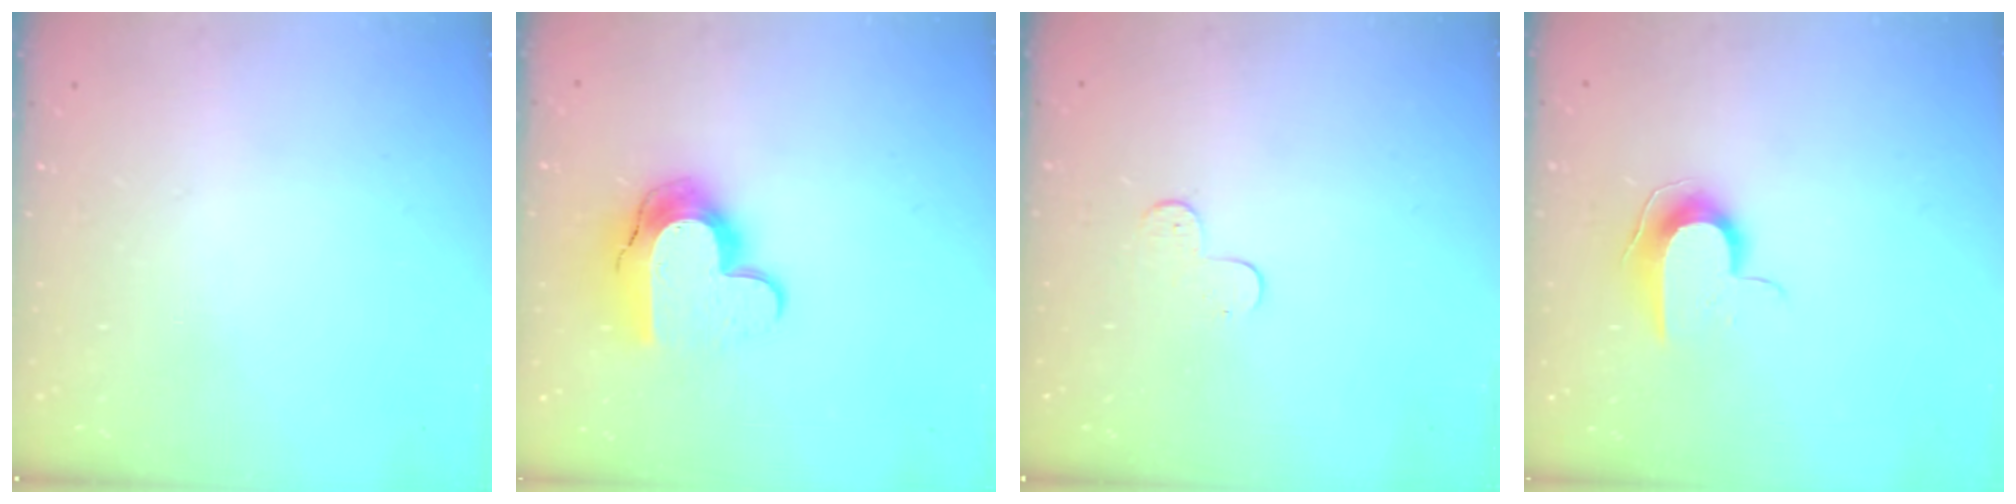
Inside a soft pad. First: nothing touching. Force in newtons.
{"total": 13.0, "press": 13.0, "slide": 1.0}
{"total": 3.9, "press": 3.8, "slide": 0.3}
{"total": 8.9, "press": 8.9, "slide": 0.8}